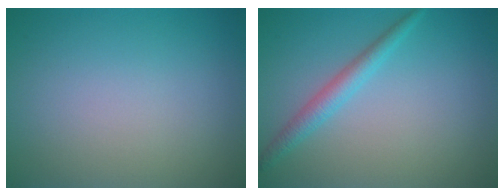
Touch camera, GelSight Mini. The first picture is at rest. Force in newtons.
{"total": 2.2, "press": 2.2, "slide": 0.1}